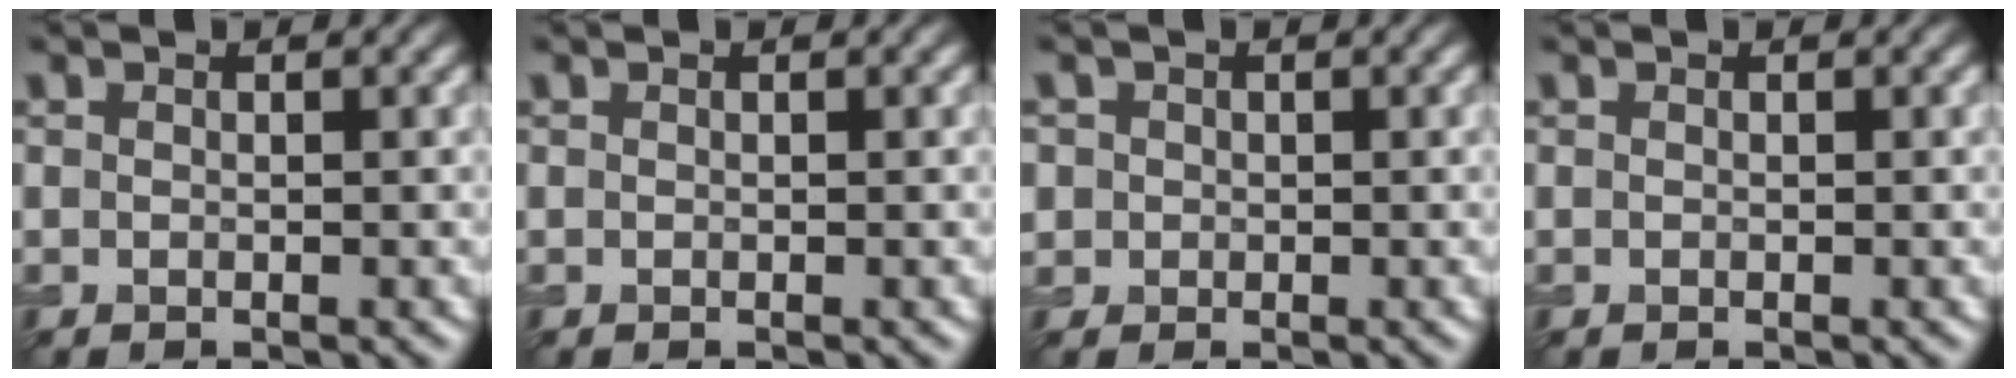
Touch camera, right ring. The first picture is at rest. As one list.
[{"total": 0.0}, {"total": 1.8, "force": [0.5, 1.6, 0.4], "torque": [0.001, 0.006, 0.009]}, {"total": 0.0}]